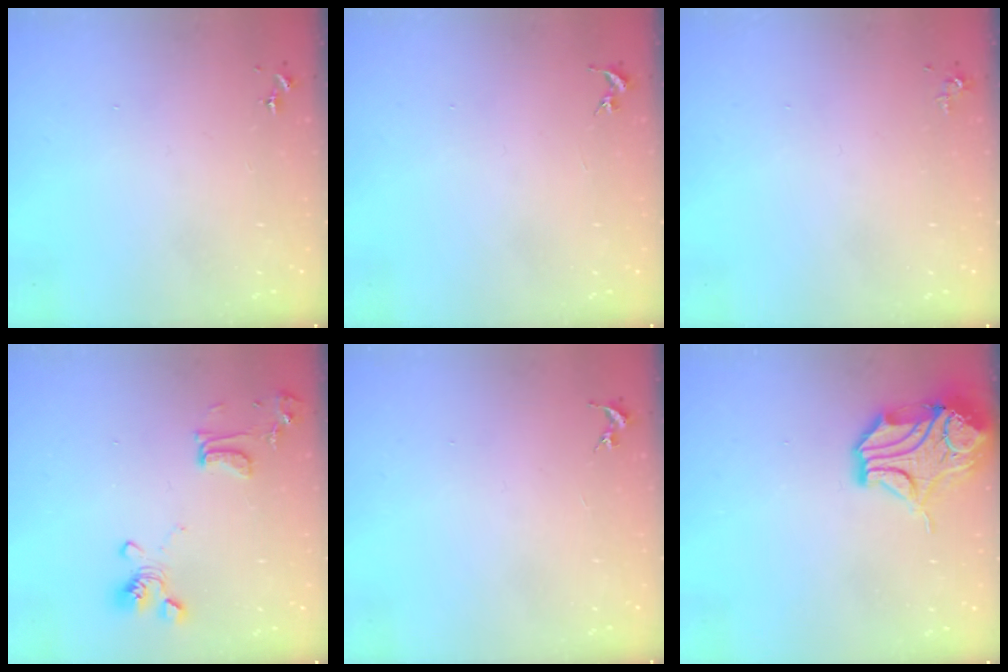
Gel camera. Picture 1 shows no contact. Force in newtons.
{"total": 0.0}
{"total": 3.6, "press": 3.6, "slide": 0.5}
{"total": 13.5, "press": 13.4, "slide": 1.8}
{"total": 0.0}
{"total": 14.1, "press": 13.9, "slide": 2.1}